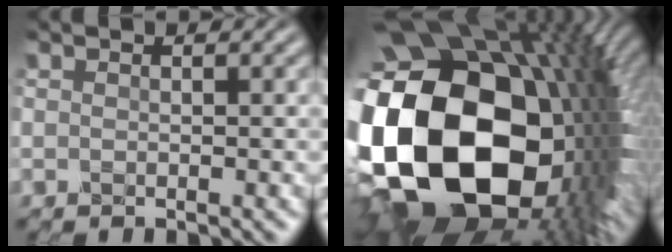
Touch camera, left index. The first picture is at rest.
{"total": 22.6, "force": [-4.0, 15.6, 15.8], "torque": [-0.347, -0.058, -0.036]}